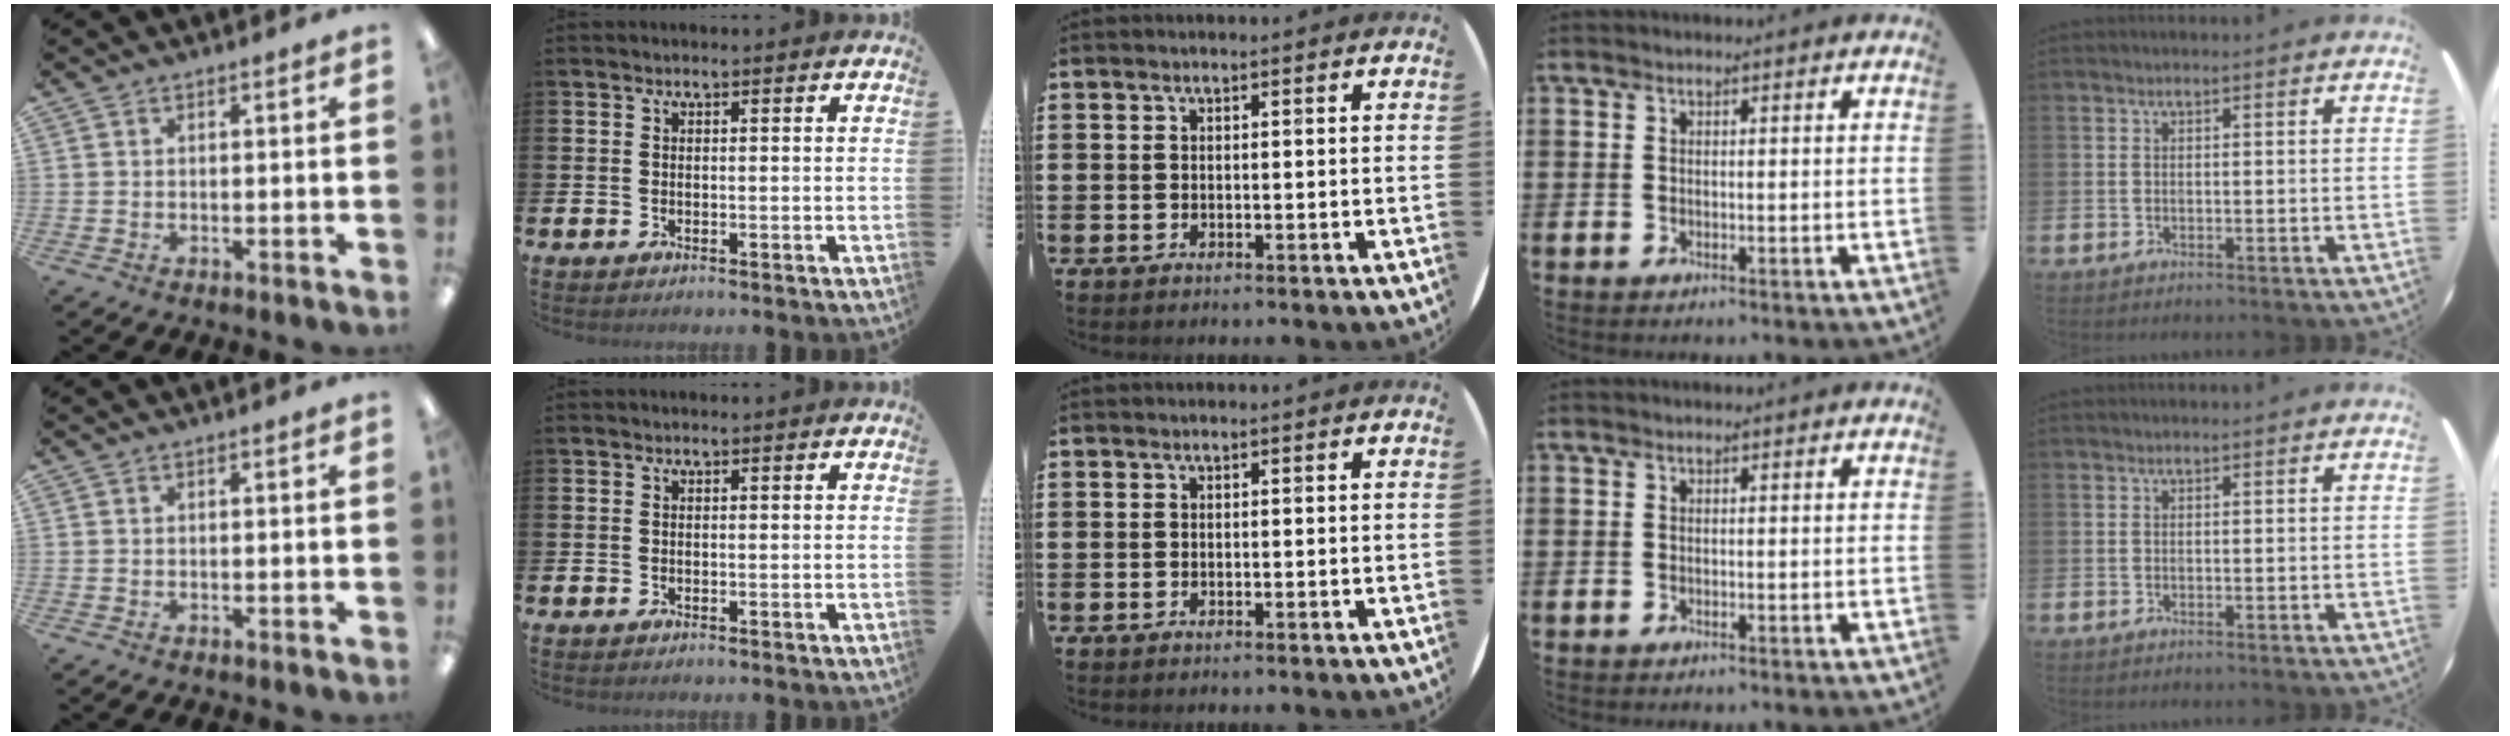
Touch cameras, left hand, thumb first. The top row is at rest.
{}